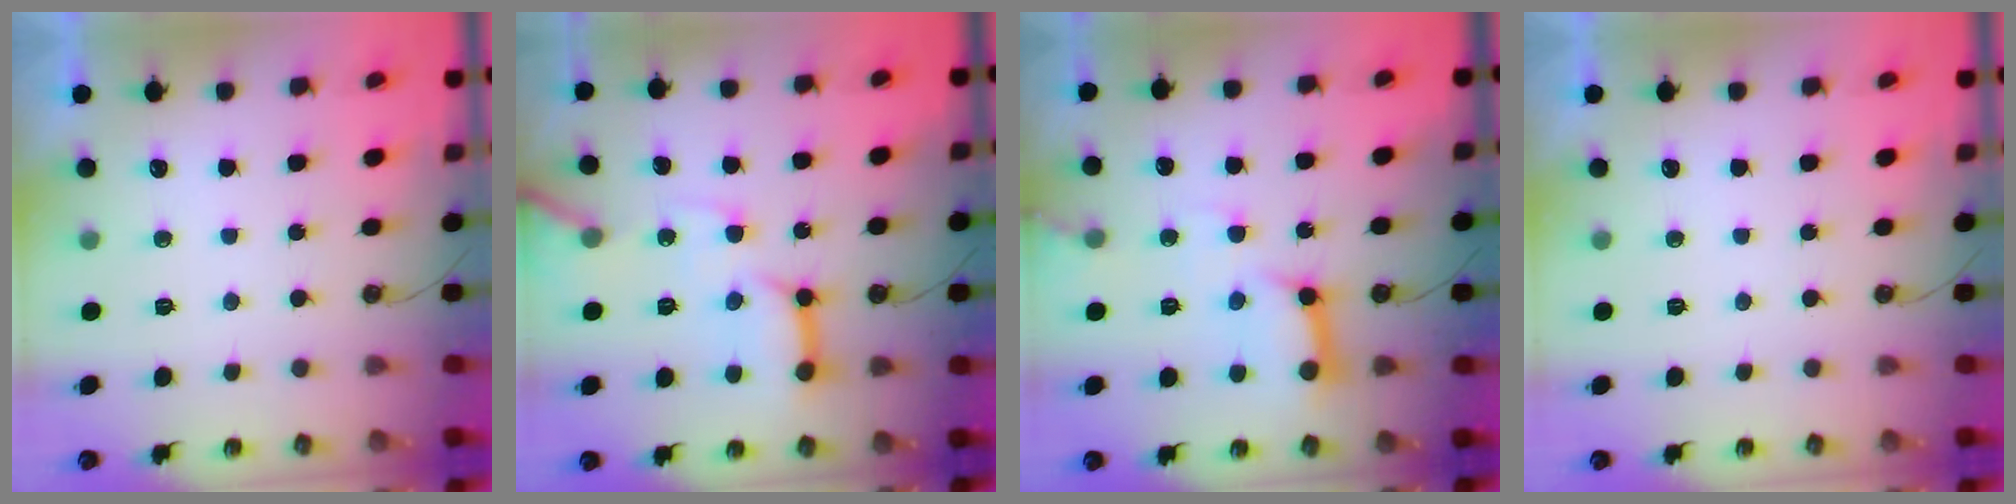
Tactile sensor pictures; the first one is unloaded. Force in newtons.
{"total": 14.4, "press": 14.3, "slide": 1.6}
{"total": 11.8, "press": 11.7, "slide": 1.4}
{"total": 0.0}